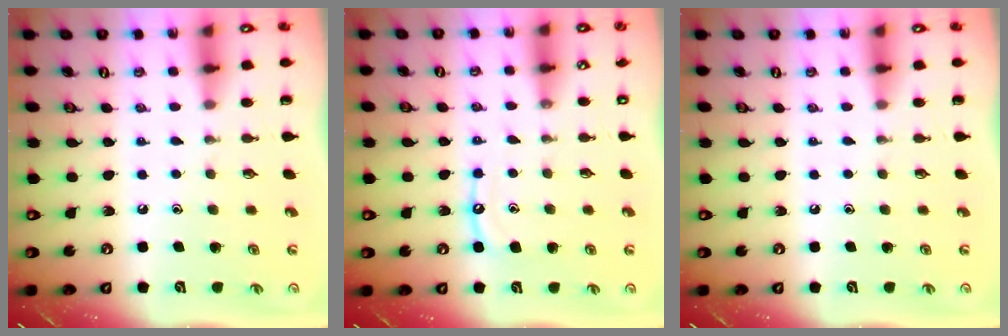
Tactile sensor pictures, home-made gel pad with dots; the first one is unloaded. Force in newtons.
{"total": 6.8, "press": 6.7, "slide": 0.6}
{"total": 0.0}